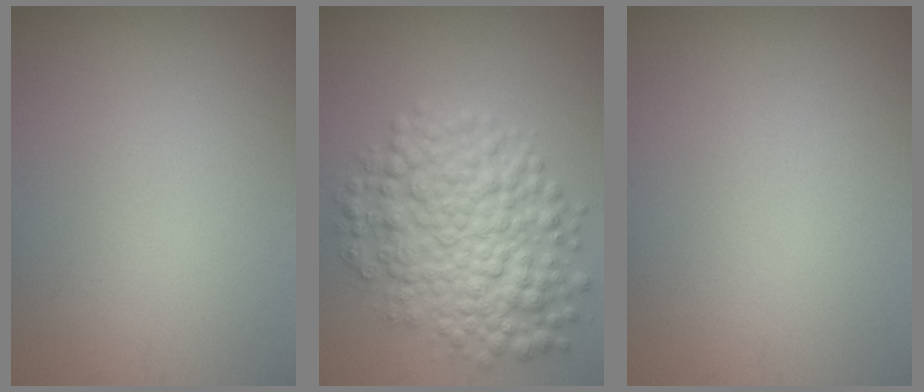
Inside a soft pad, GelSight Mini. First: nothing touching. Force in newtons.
{"total": 7.5, "press": 7.5, "slide": 0.1}
{"total": 0.0}